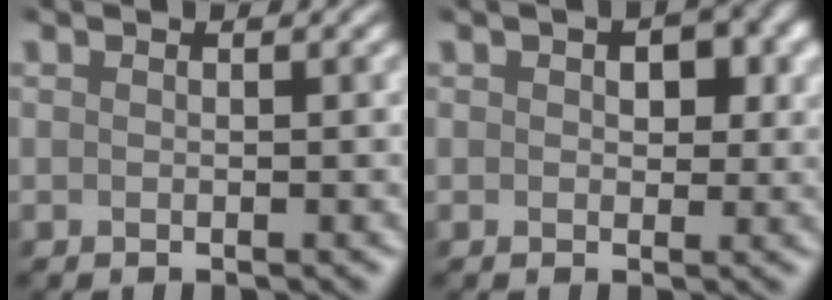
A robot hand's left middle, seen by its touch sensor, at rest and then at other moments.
{"total": 3.0, "force": [0.7, 2.1, 1.9], "torque": [-0.008, 0.009, 0.004]}